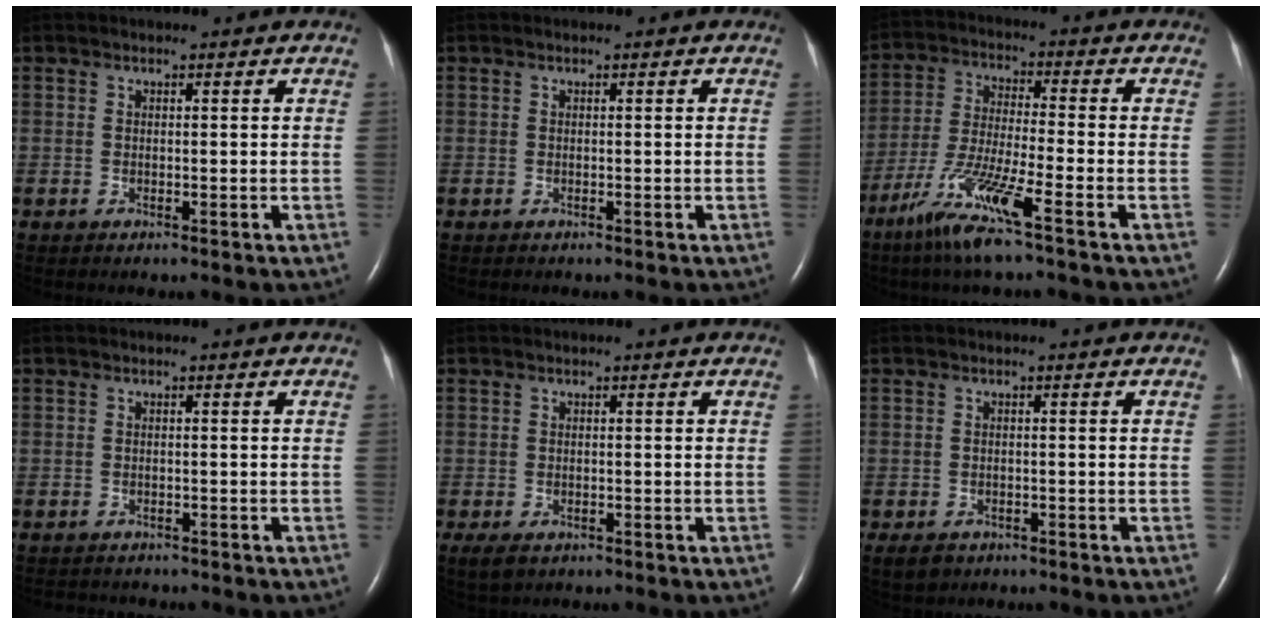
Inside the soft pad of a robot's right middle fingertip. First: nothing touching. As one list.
[{"total": 0.0}, {"total": 10.6, "force": [-6.4, -0.4, 8.4], "torque": [-0.176, -0.031, -0.129]}, {"total": 2.9, "force": [-2.7, 1.1, 0.5], "torque": [-0.010, -0.004, -0.031]}, {"total": 3.1, "force": [-1.8, 1.7, 1.8], "torque": [-0.036, -0.007, -0.024]}, {"total": 3.4, "force": [-2.3, 2.3, 1.1], "torque": [-0.019, -0.002, -0.031]}]